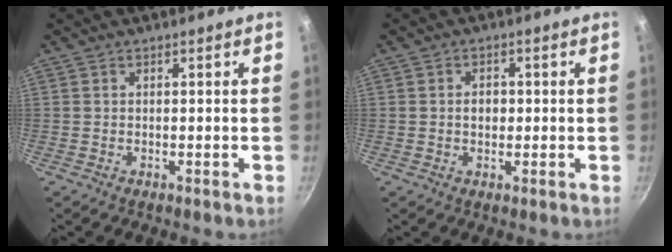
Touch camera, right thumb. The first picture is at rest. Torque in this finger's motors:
{"motor_torque": [0.66, 0.66, 0.40, -0.24, 0.00]}